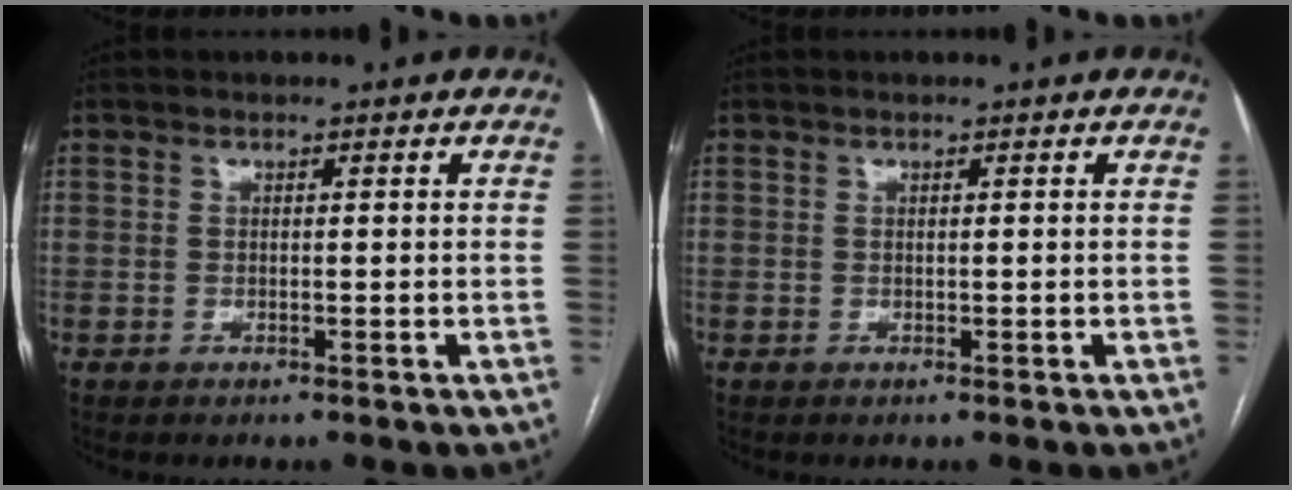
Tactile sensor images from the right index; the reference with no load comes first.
{"total": 0.0}